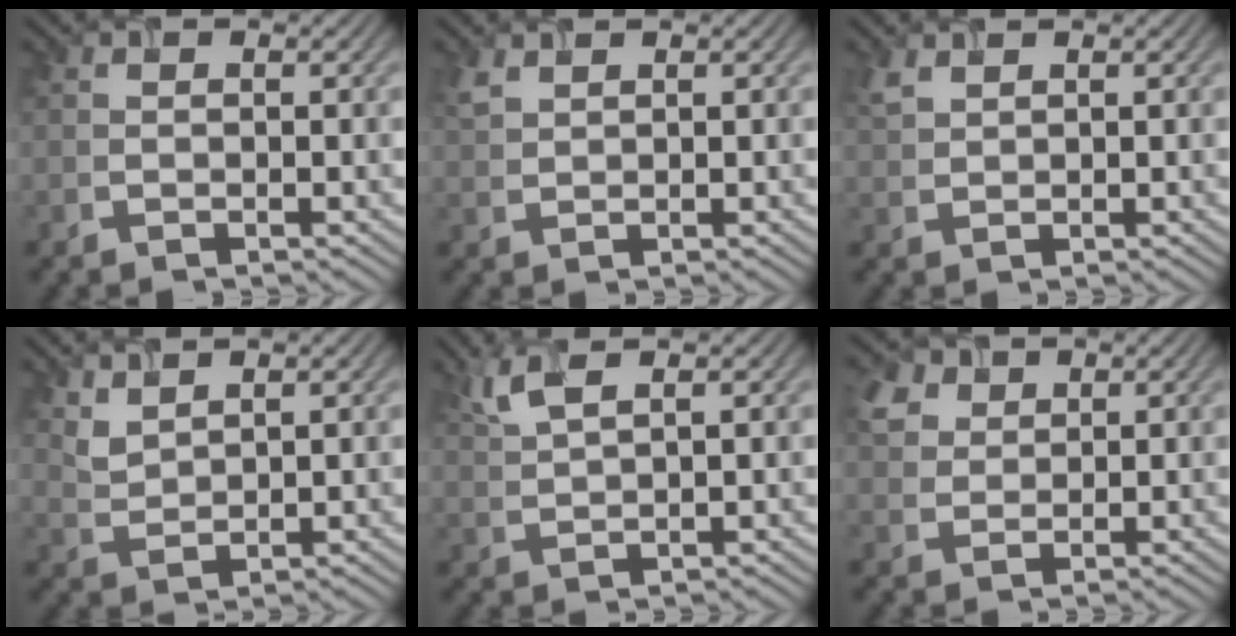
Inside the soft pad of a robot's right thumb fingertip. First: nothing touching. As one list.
[{"total": 1.9, "force": [1.5, 0.8, 1.0], "torque": [-0.032, 0.003, 0.037]}, {"total": 1.9, "force": [1.5, 0.7, 1.0], "torque": [-0.032, 0.003, 0.038]}, {"total": 3.2, "force": [2.6, 1.1, 1.5], "torque": [-0.045, -0.005, 0.065]}, {"total": 4.5, "force": [2.9, 1.0, 3.3], "torque": [-0.086, 0.009, 0.069]}, {"total": 4.1, "force": [2.3, 2.8, 1.9], "torque": [-0.054, 0.009, 0.048]}]